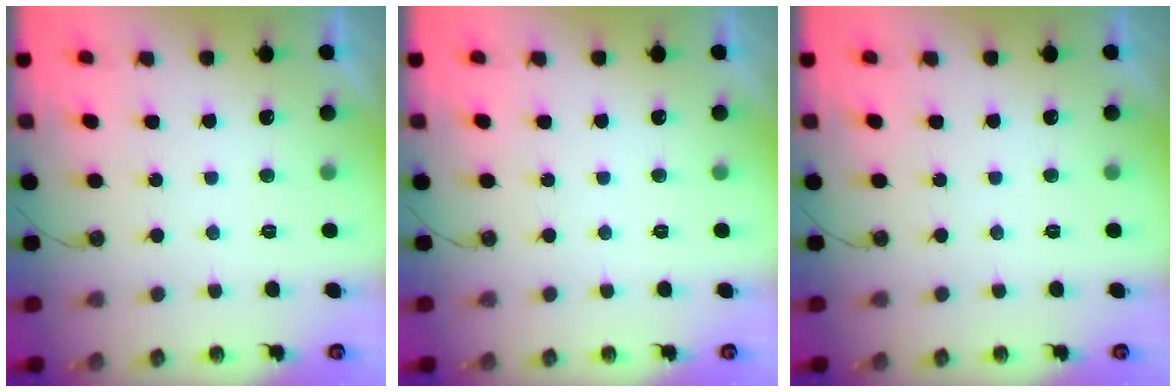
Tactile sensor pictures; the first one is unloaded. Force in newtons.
{"total": 0.0}
{"total": 0.0}